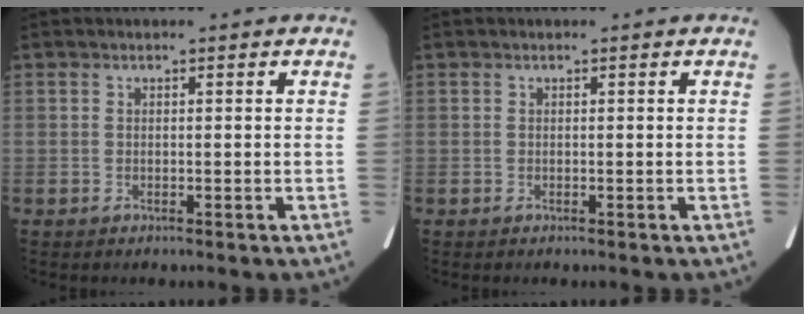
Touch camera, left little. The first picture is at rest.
{"total": 0.0}